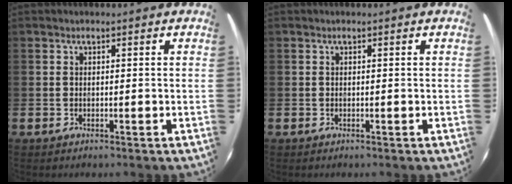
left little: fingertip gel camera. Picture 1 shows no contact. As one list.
[{"total": 0.0}]